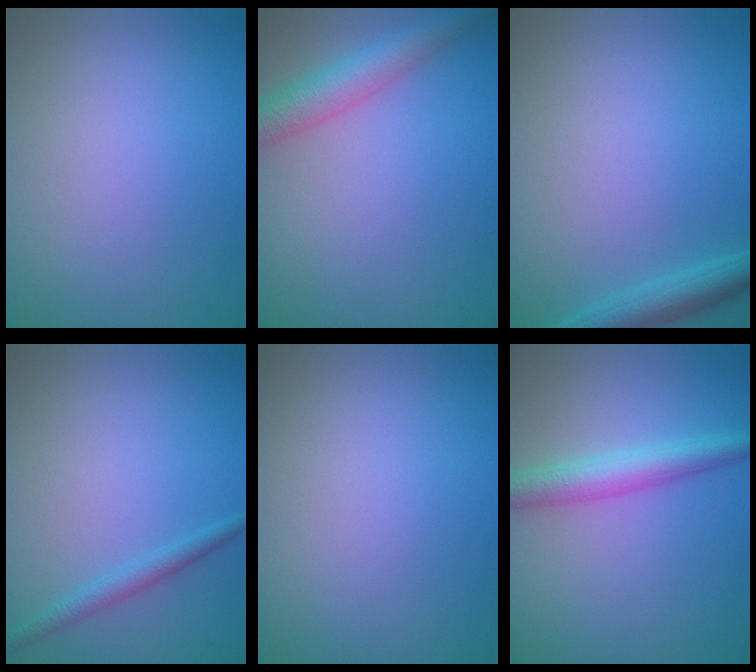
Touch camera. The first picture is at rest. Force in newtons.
{"total": 4.7, "press": 4.6, "slide": 0.2}
{"total": 3.0, "press": 2.9, "slide": 0.2}
{"total": 1.6, "press": 1.6, "slide": 0.1}
{"total": 0.0}
{"total": 3.8, "press": 3.8, "slide": 0.1}